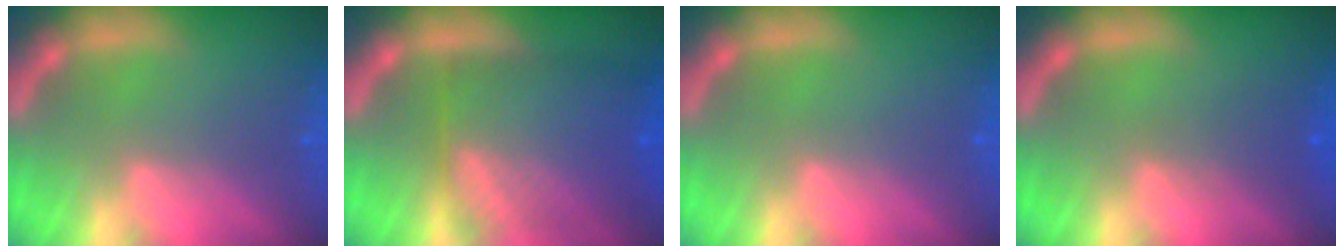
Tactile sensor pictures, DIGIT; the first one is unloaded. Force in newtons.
{"total": 9.5}
{"total": 0.0}
{"total": 2.0}